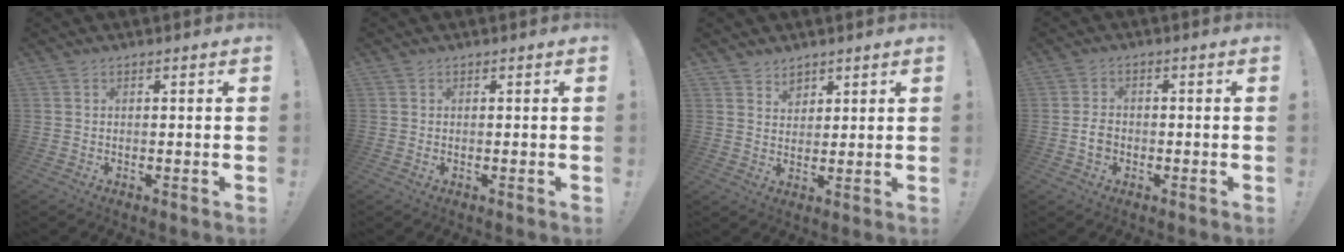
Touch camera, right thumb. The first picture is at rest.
{"total": 0.0}
{"total": 4.1, "force": [3.1, 2.7, 0.3], "torque": [0.004, -0.023, 0.057]}
{"total": 3.7, "force": [-1.3, 2.7, 2.2], "torque": [-0.029, 0.002, -0.026]}